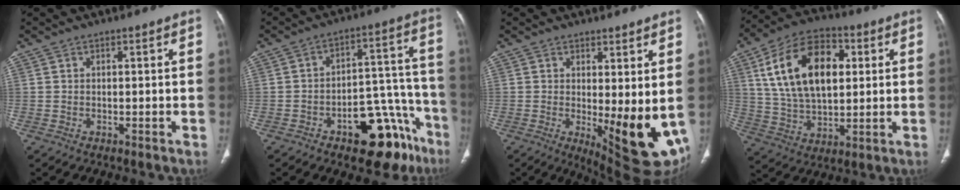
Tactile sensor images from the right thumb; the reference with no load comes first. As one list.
[{"total": 17.6, "force": [-10.0, 8.6, 11.6], "torque": [-0.083, 0.094, -0.134]}, {"total": 12.0, "force": [-0.4, 4.0, 11.3], "torque": [-0.144, -0.031, 0.008]}, {"total": 19.7, "force": [5.0, 11.7, 15.1], "torque": [-0.243, 0.006, 0.089]}]